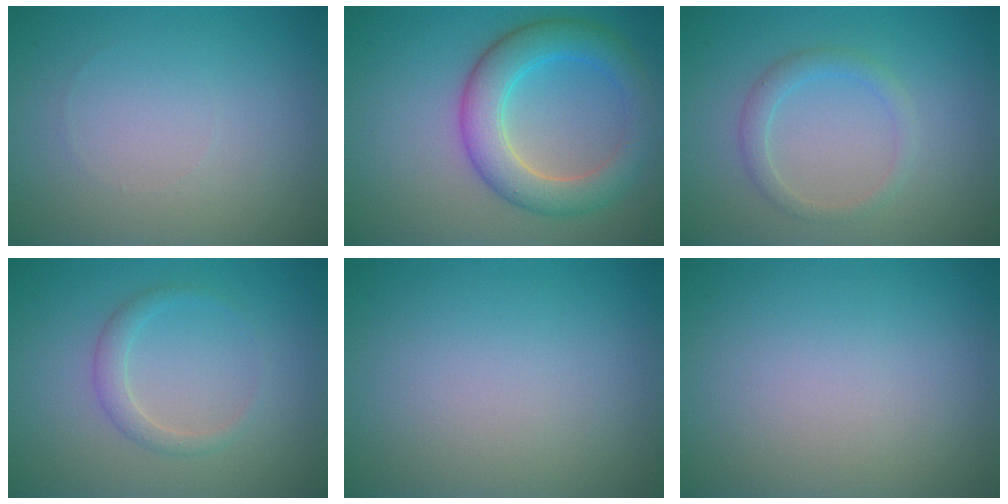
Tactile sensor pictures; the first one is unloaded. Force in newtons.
{"total": 5.8, "press": 5.8, "slide": 0.1}
{"total": 1.9, "press": 1.9, "slide": 0.1}
{"total": 1.7, "press": 1.7, "slide": 0.0}
{"total": 0.0}
{"total": 0.0}